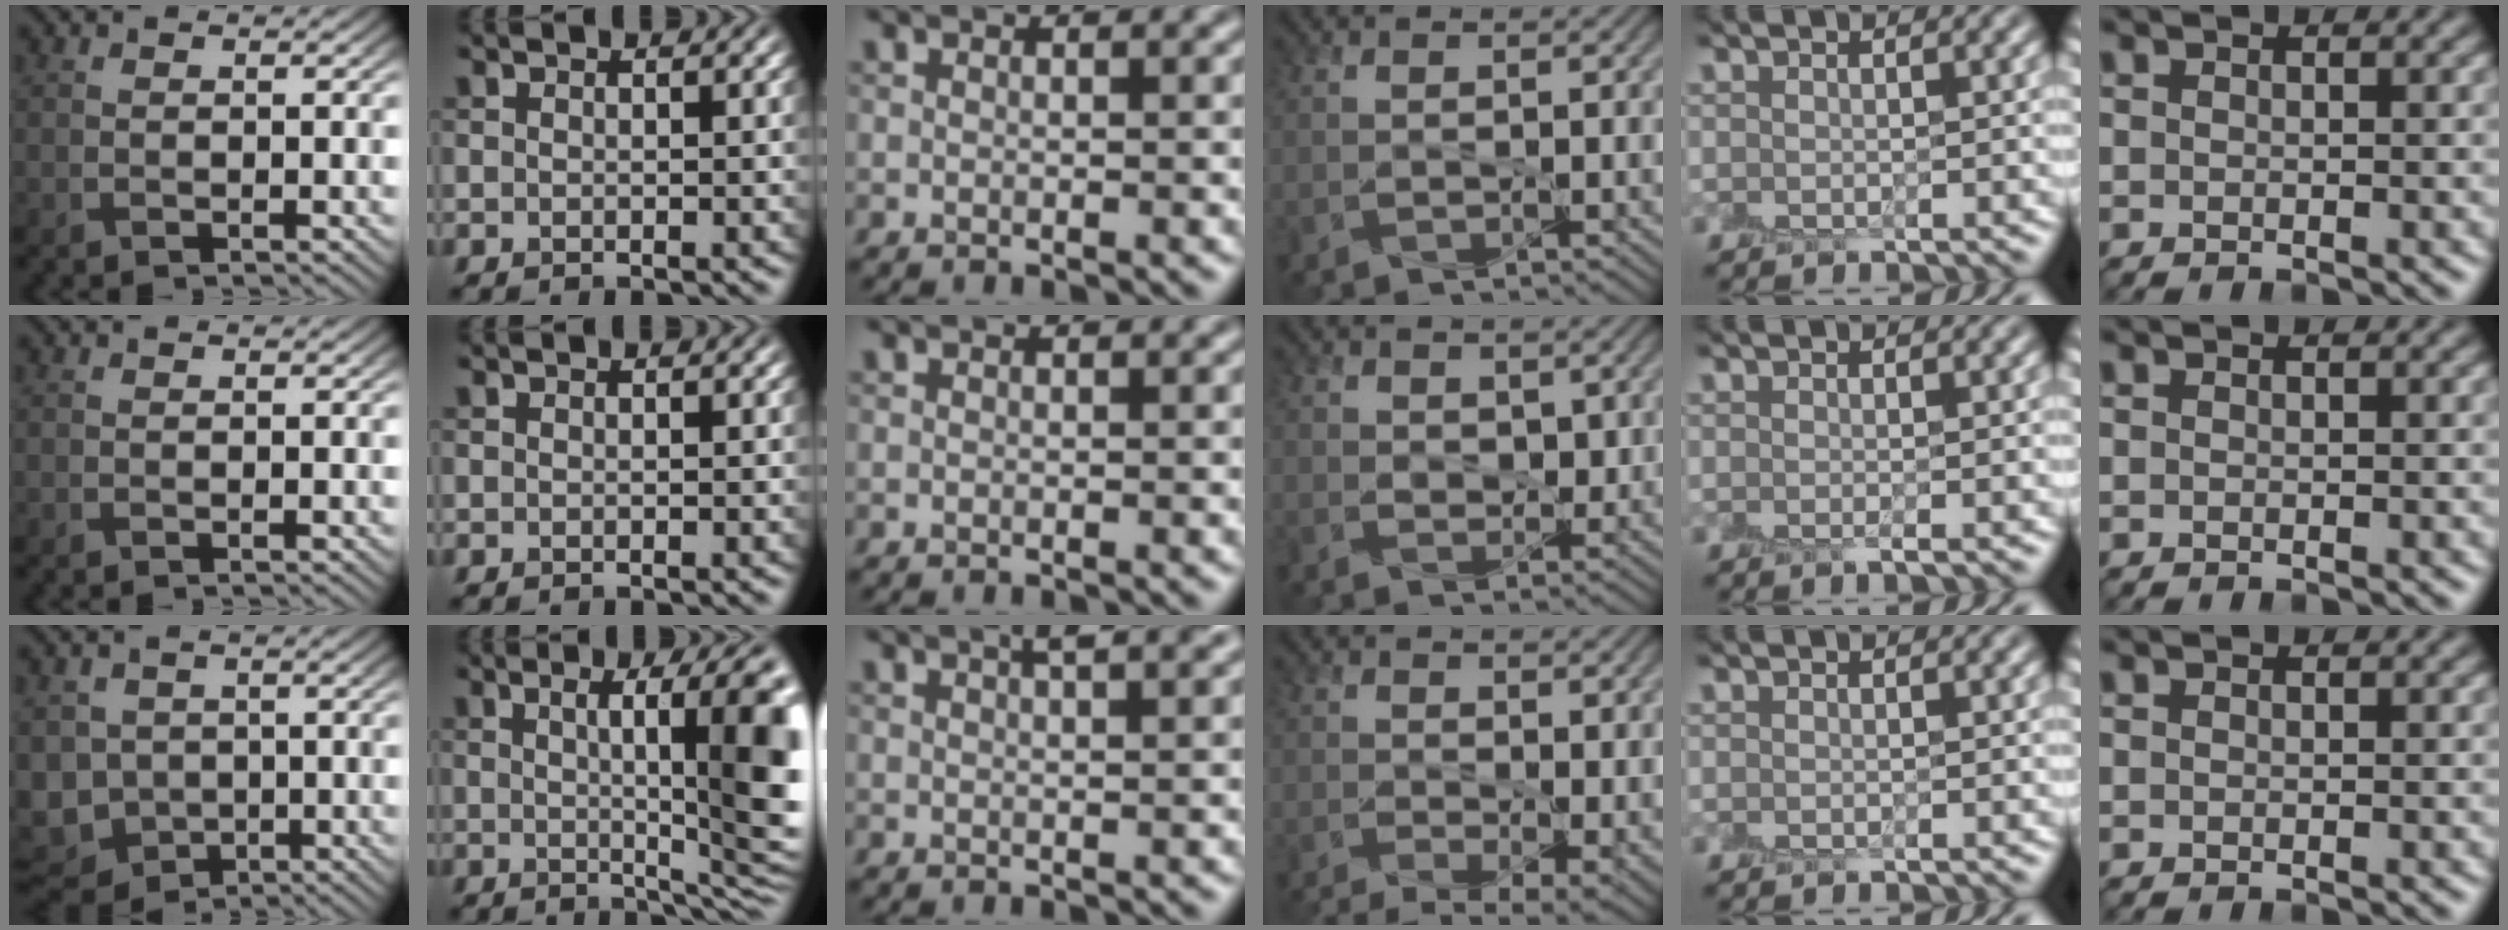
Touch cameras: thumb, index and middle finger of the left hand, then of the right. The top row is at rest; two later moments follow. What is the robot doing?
{"motion": "peel", "object": "small bumper sticker"}